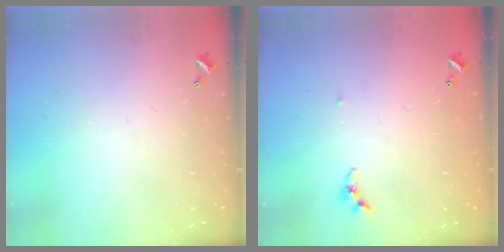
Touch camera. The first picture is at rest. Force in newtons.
{"total": 3.8, "press": 3.8, "slide": 0.3}